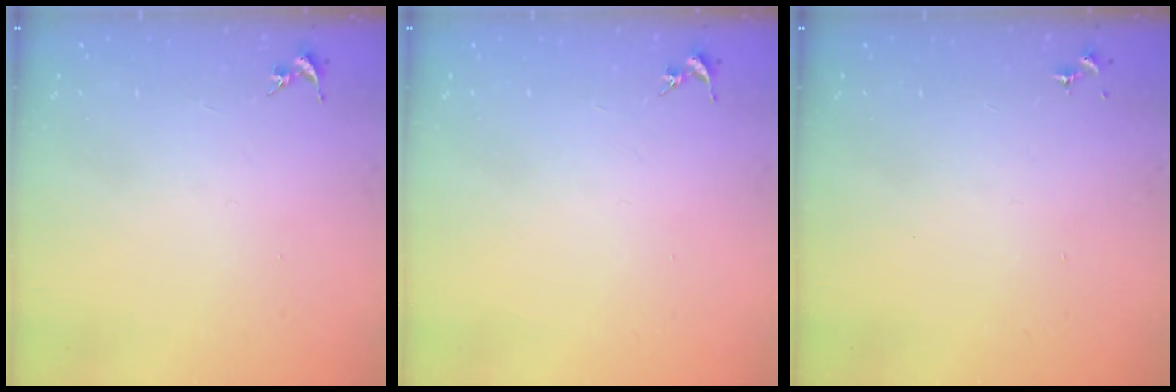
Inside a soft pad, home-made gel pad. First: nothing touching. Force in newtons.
{"total": 0.0}
{"total": 0.0}